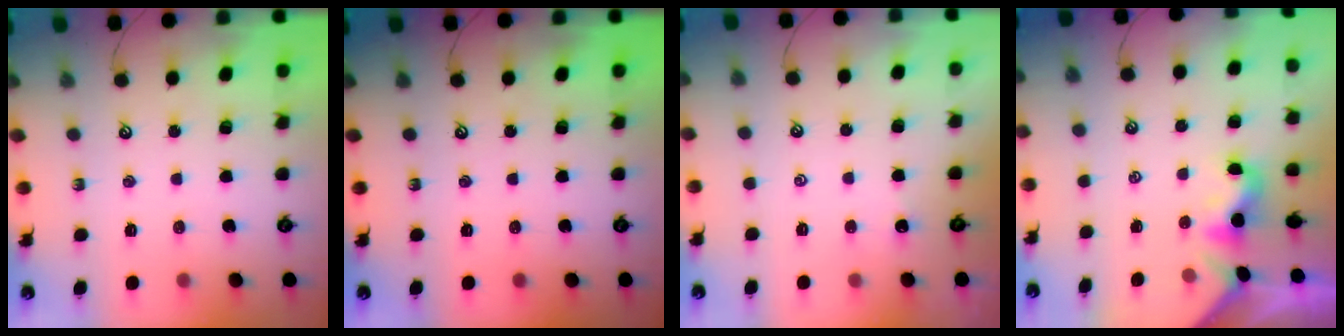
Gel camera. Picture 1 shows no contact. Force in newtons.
{"total": 0.0}
{"total": 2.5, "press": 2.5, "slide": 0.3}
{"total": 1.9, "press": 1.9, "slide": 0.5}